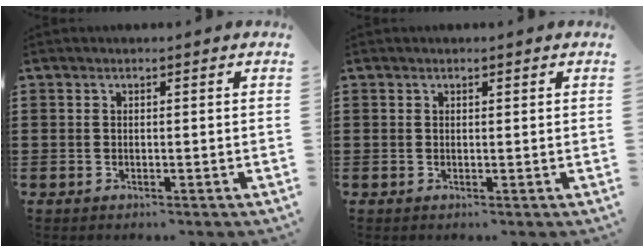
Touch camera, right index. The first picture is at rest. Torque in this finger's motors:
{"motor_torque": [-0.47, 0.33, 0.00, -0.01]}